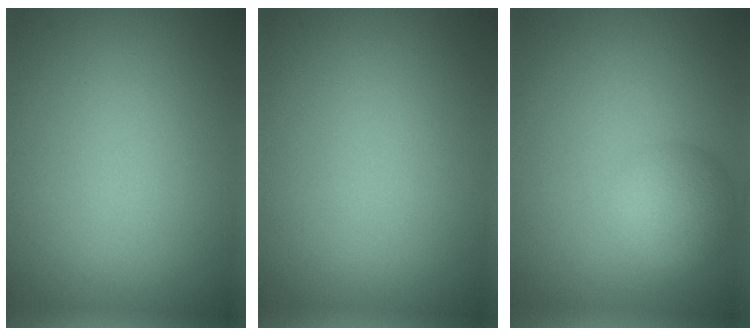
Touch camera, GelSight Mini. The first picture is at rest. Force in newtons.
{"total": 0.0}
{"total": 3.5, "press": 3.5, "slide": 0.2}